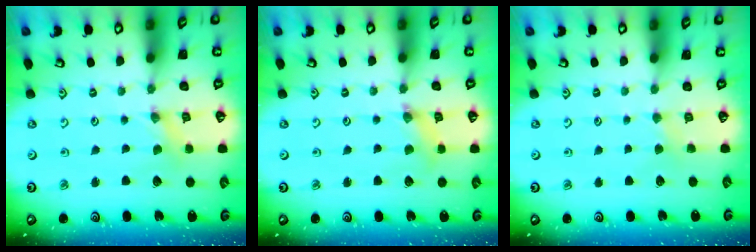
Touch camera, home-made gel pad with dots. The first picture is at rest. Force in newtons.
{"total": 2.4, "press": 2.3, "slide": 0.4}
{"total": 2.2, "press": 2.2, "slide": 0.3}